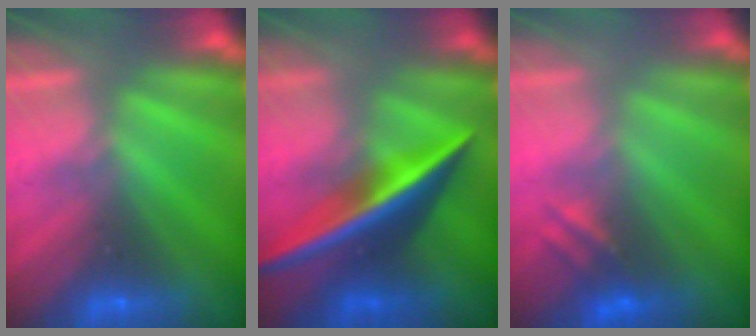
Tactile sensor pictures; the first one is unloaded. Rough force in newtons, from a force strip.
{"total": 2.7}
{"total": 2.6}